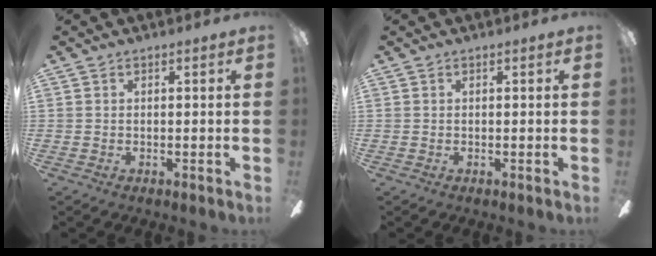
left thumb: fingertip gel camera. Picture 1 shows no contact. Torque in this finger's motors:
{"motor_torque": [0.01, 0.00, 0.00, -0.01, 0.00]}